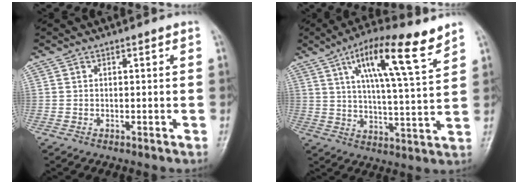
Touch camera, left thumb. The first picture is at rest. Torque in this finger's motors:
{"motor_torque": [0.50, 0.46, 1.66, -1.11, 0.30]}